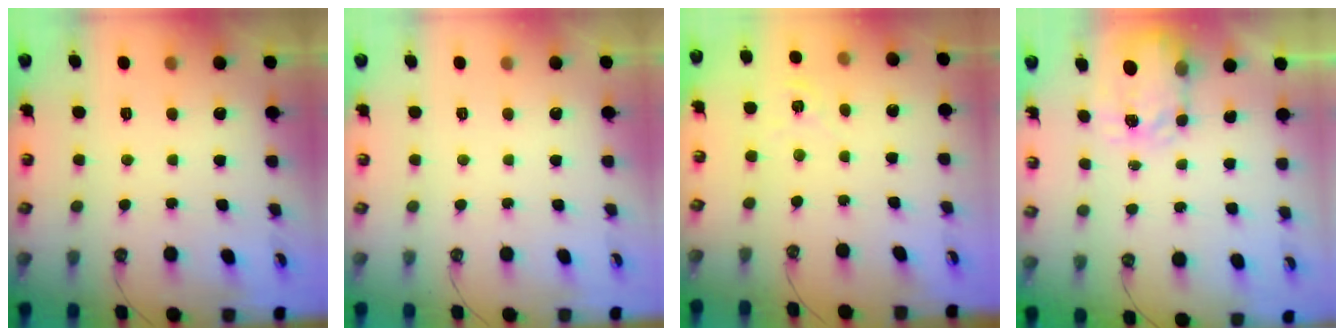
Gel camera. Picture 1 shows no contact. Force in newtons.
{"total": 0.0}
{"total": 1.3, "press": 1.3, "slide": 0.2}
{"total": 3.7, "press": 3.7, "slide": 0.6}